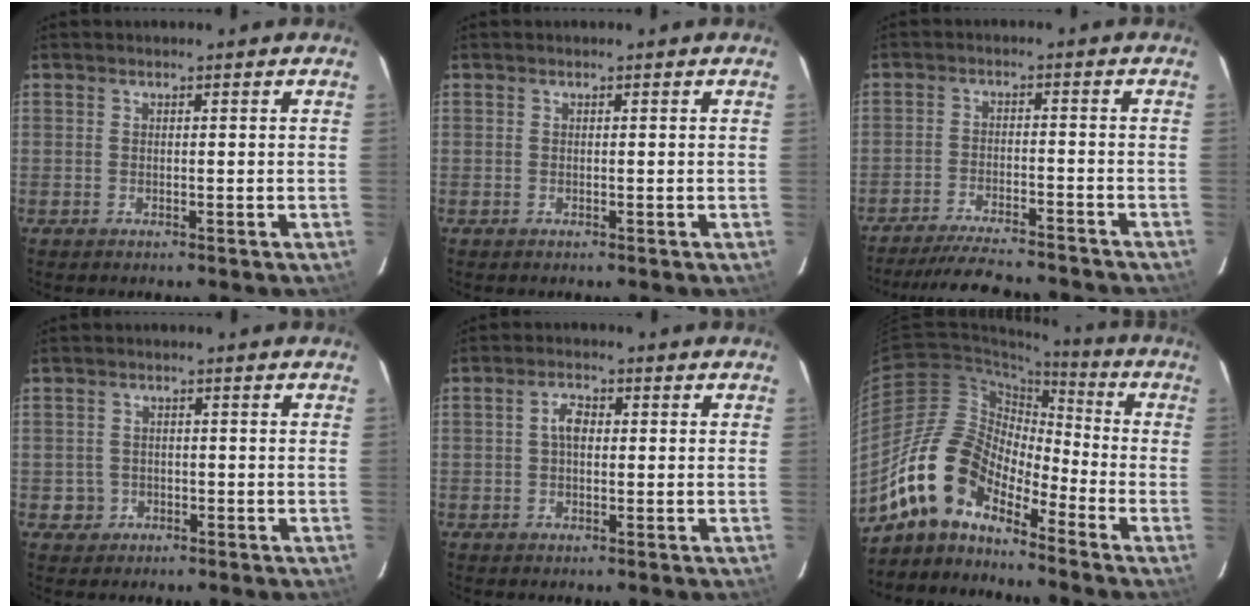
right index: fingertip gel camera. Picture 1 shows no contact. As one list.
[{"total": 0.0}, {"total": 17.4, "force": [-15.8, 2.9, 6.7], "torque": [-0.140, -0.012, -0.222]}, {"total": 2.8, "force": [-0.9, 2.7, 0.1], "torque": [-0.007, 0.010, -0.010]}, {"total": 3.0, "force": [0.2, 1.8, 2.4], "torque": [-0.046, 0.011, 0.004]}, {"total": 13.2, "force": [-10.0, 5.7, 6.5], "torque": [-0.112, 0.015, -0.202]}]